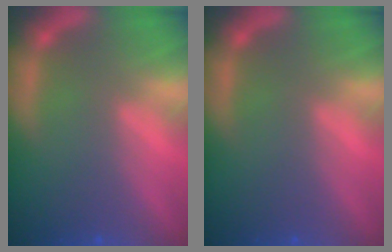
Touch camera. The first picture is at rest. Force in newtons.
{"total": 0.0}